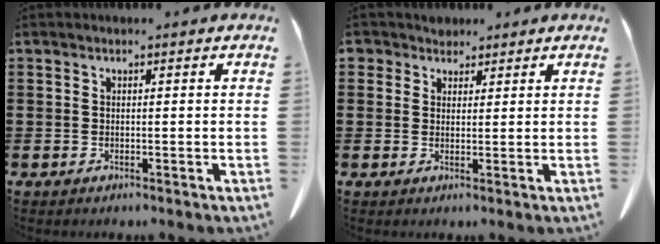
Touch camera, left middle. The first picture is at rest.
{"total": 2.5, "force": [2.0, 1.5, 0.2], "torque": [-0.007, 0.005, 0.037]}